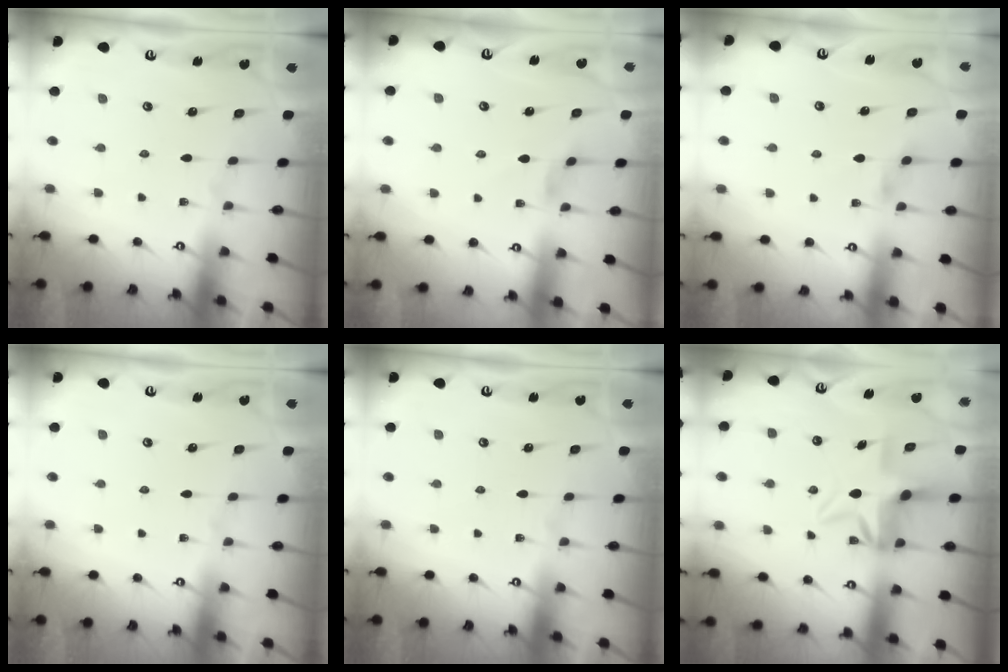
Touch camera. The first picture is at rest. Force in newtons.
{"total": 1.8, "press": 1.7, "slide": 0.5}
{"total": 3.5, "press": 3.4, "slide": 0.6}
{"total": 0.0}
{"total": 0.0}
{"total": 7.2, "press": 7.2, "slide": 0.4}